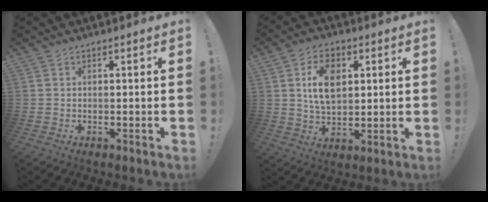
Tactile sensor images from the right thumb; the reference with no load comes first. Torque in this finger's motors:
{"motor_torque": [-0.08, 0.58, 0.24, 0.63, 0.27]}